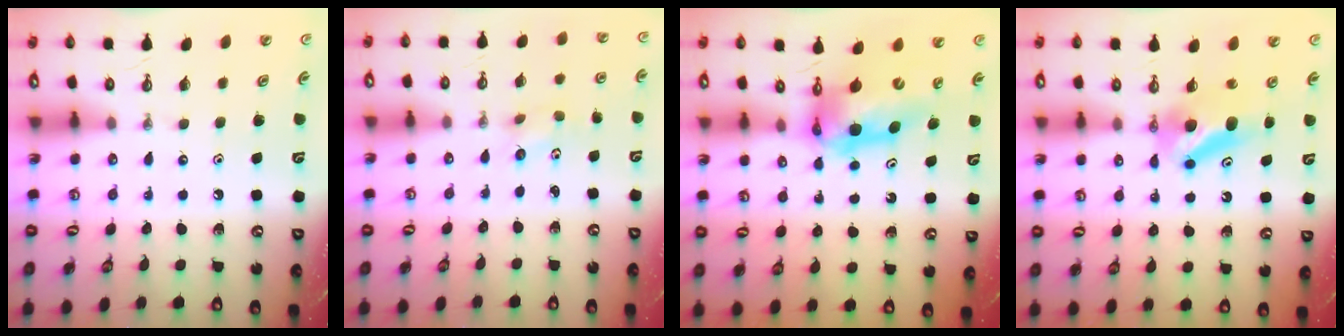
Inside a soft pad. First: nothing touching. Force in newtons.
{"total": 4.0, "press": 3.6, "slide": 1.9}
{"total": 11.2, "press": 11.1, "slide": 1.0}
{"total": 7.6, "press": 6.8, "slide": 3.5}